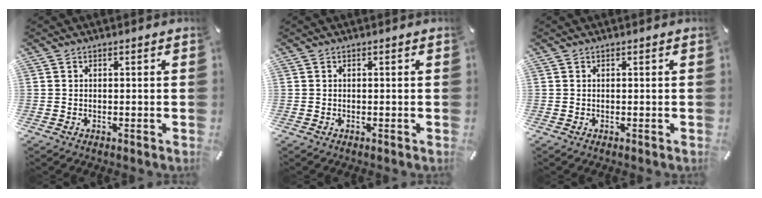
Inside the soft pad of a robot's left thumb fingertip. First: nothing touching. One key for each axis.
{"total": 0.0}
{"total": 0.0}